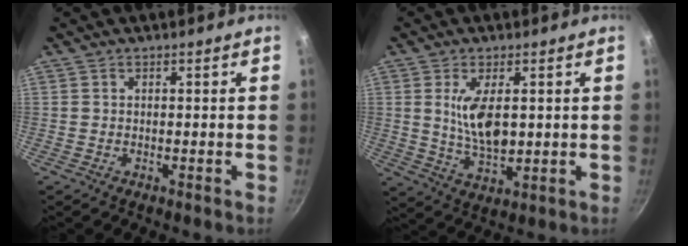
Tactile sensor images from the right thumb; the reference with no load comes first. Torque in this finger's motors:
{"motor_torque": [-0.05, 0.27, 0.32, -0.12, 0.14]}